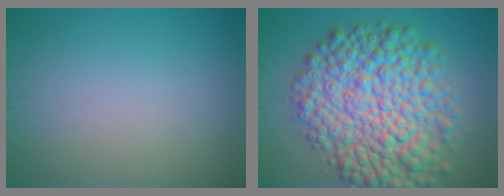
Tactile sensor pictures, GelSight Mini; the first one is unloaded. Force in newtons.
{"total": 11.9, "press": 11.9, "slide": 0.2}